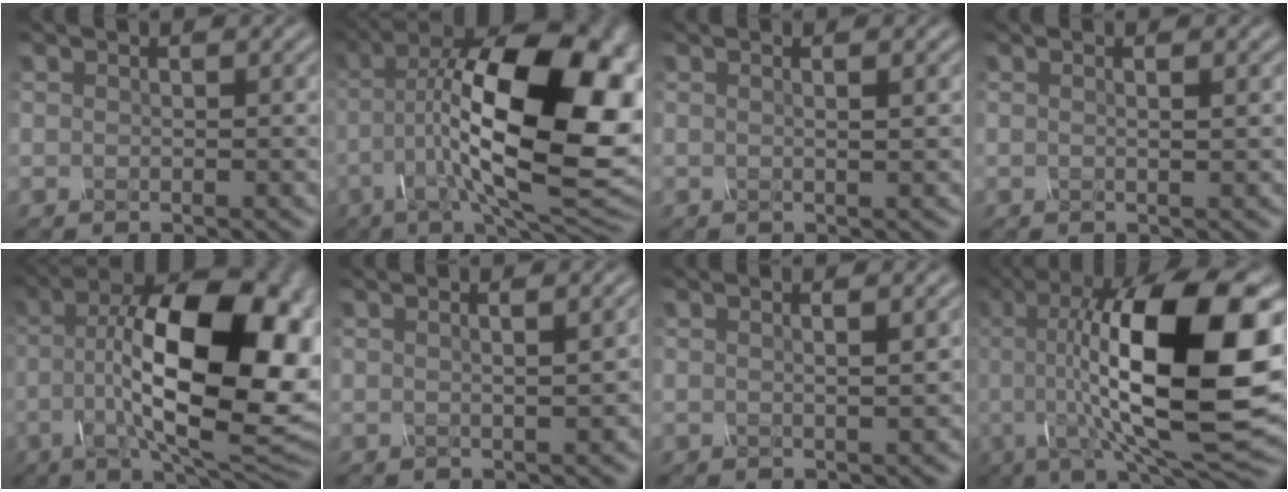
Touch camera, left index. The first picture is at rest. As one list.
[{"total": 18.5, "force": [-0.4, 7.5, 16.9], "torque": [-0.267, 0.009, 0.001]}, {"total": 1.6, "force": [0.4, 0.5, 1.4], "torque": [-0.015, 0.001, -0.004]}, {"total": 1.2, "force": [0.3, 0.4, 1.1], "torque": [-0.012, 0.002, -0.002]}, {"total": 16.9, "force": [-0.2, 6.7, 15.5], "torque": [-0.226, 0.016, -0.005]}, {"total": 3.6, "force": [0.5, 1.2, 3.4], "torque": [-0.021, 0.017, 0.001]}, {"total": 2.4, "force": [0.4, 0.8, 2.2], "torque": [-0.020, 0.007, -0.006]}, {"total": 17.0, "force": [2.2, 5.0, 16.1], "torque": [-0.245, 0.005, 0.038]}]